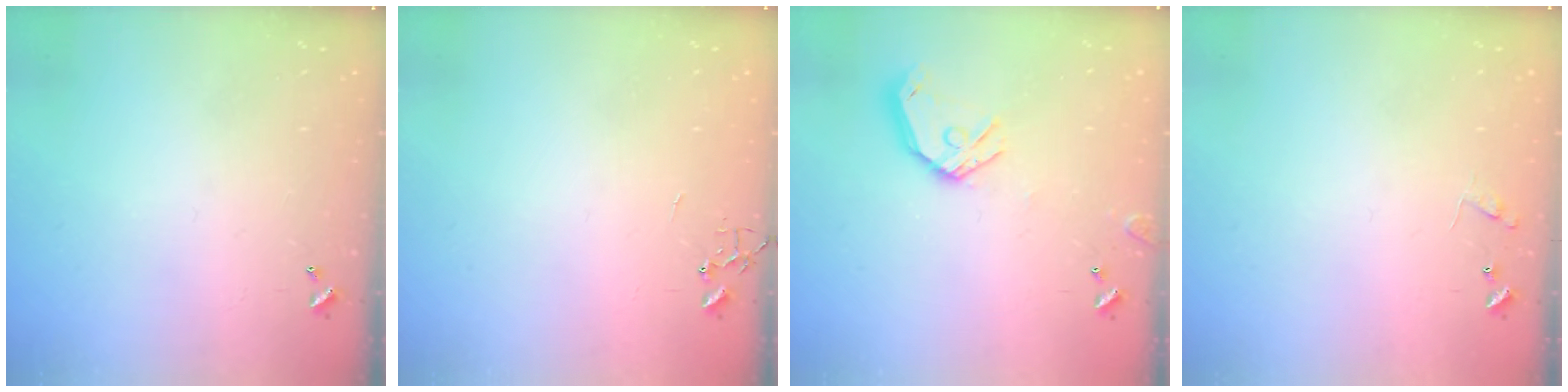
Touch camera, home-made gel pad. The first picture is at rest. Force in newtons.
{"total": 0.0}
{"total": 13.0, "press": 12.9, "slide": 1.9}
{"total": 7.7, "press": 7.7, "slide": 0.3}